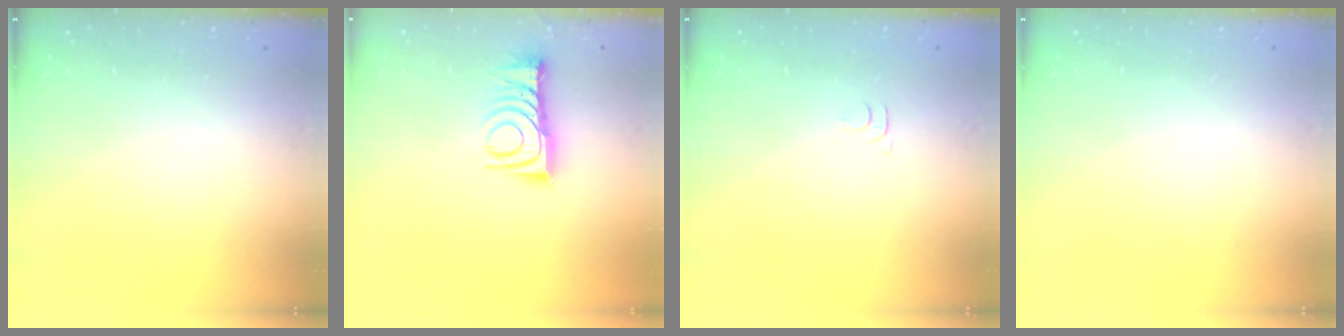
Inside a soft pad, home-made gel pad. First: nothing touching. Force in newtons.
{"total": 10.6, "press": 10.6, "slide": 0.4}
{"total": 4.6, "press": 4.5, "slide": 0.7}
{"total": 0.0}